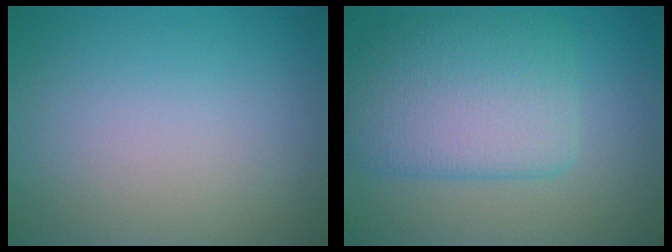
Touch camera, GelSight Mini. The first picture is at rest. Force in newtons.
{"total": 6.3, "press": 6.3, "slide": 0.1}